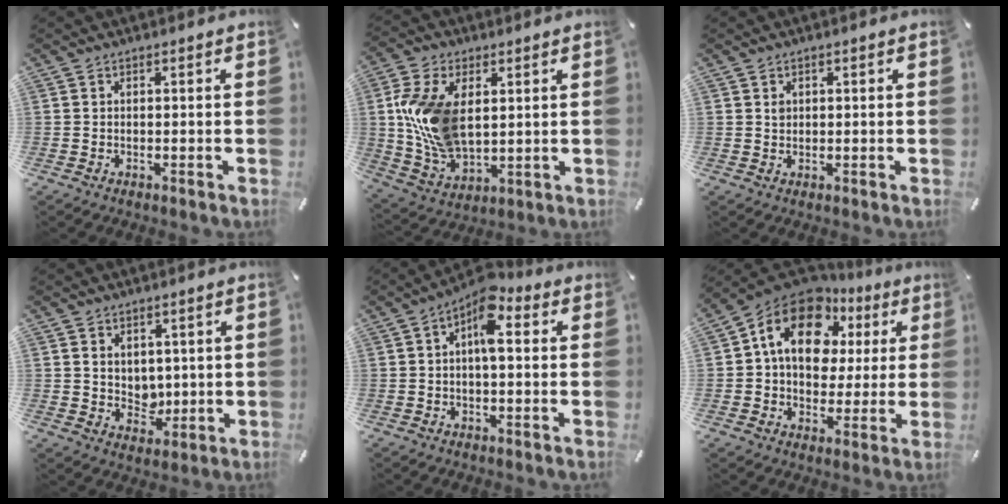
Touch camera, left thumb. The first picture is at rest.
{"total": 15.1, "force": [2.9, 9.9, 11.0], "torque": [-0.263, 0.000, 0.052]}
{"total": 1.1, "force": [0.4, 1.0, 0.3], "torque": [0.001, -0.001, 0.007]}
{"total": 4.9, "force": [2.0, 4.5, 0.6], "torque": [-0.002, -0.013, 0.034]}
{"total": 8.3, "force": [3.1, 3.9, 6.6], "torque": [-0.091, -0.023, 0.047]}
{"total": 16.2, "force": [6.2, 11.6, 9.5], "torque": [-0.168, -0.025, 0.111]}